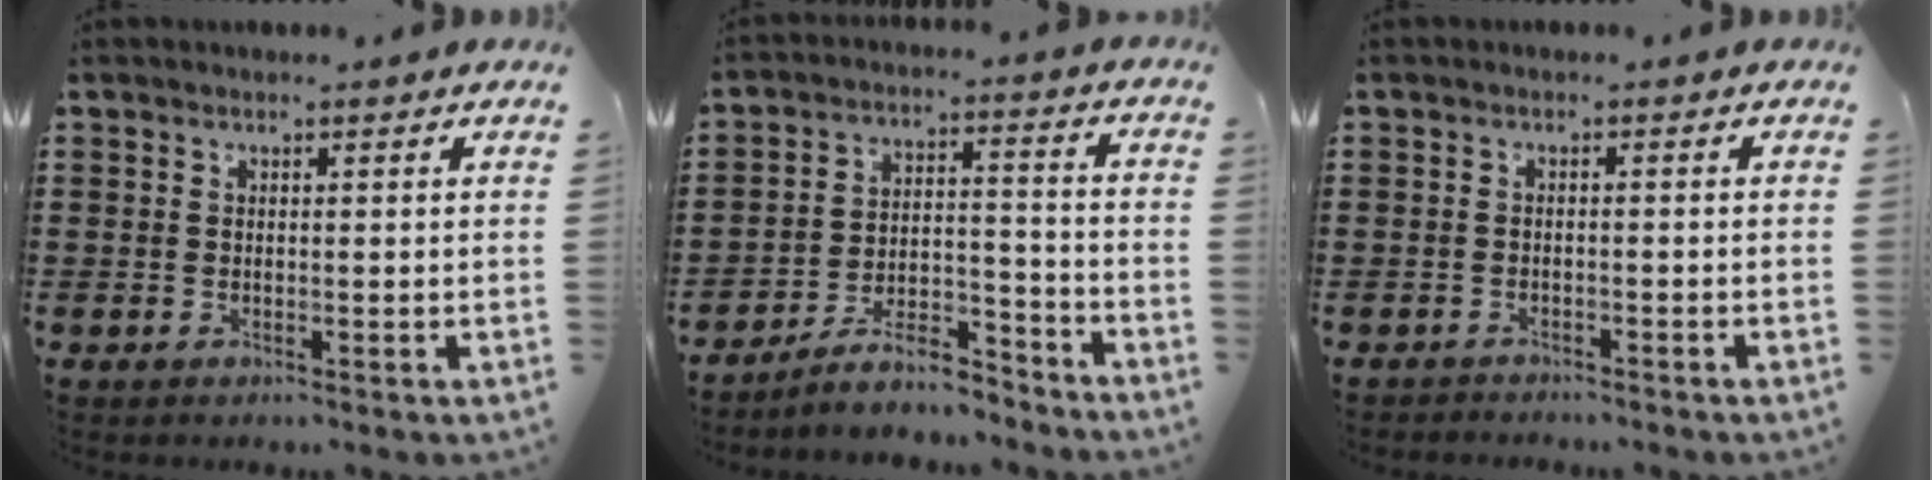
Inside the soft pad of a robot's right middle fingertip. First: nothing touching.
{"total": 8.0, "force": [-7.0, 1.6, 3.3], "torque": [-0.051, 0.017, -0.130]}
{"total": 1.4, "force": [-1.4, 0.1, -0.2], "torque": [-0.002, 0.000, -0.031]}